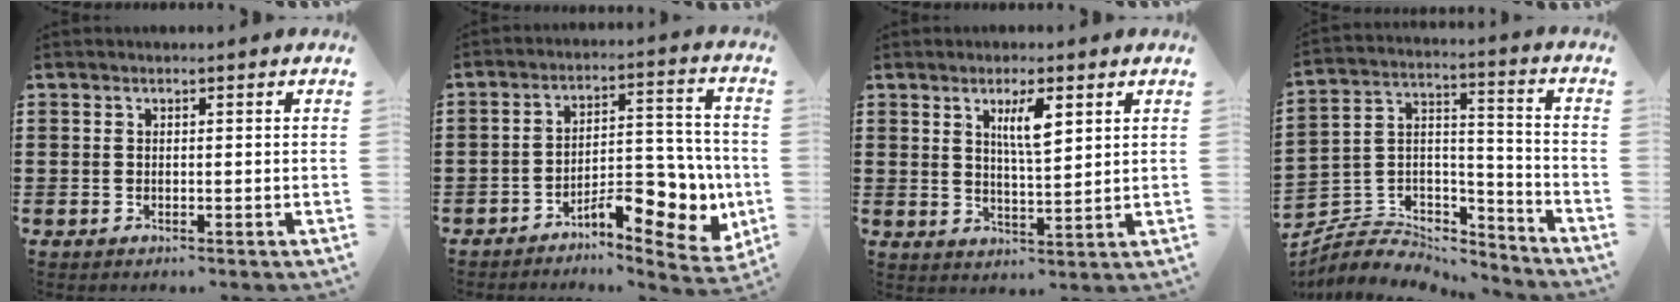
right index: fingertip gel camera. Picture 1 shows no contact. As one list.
[{"total": 9.7, "force": [-5.8, 3.9, 6.8], "torque": [-0.076, 0.008, -0.102]}, {"total": 5.0, "force": [2.3, 1.2, 4.3], "torque": [-0.082, 0.003, 0.035]}, {"total": 5.2, "force": [-4.4, 2.6, 0.6], "torque": [-0.028, 0.002, -0.092]}]